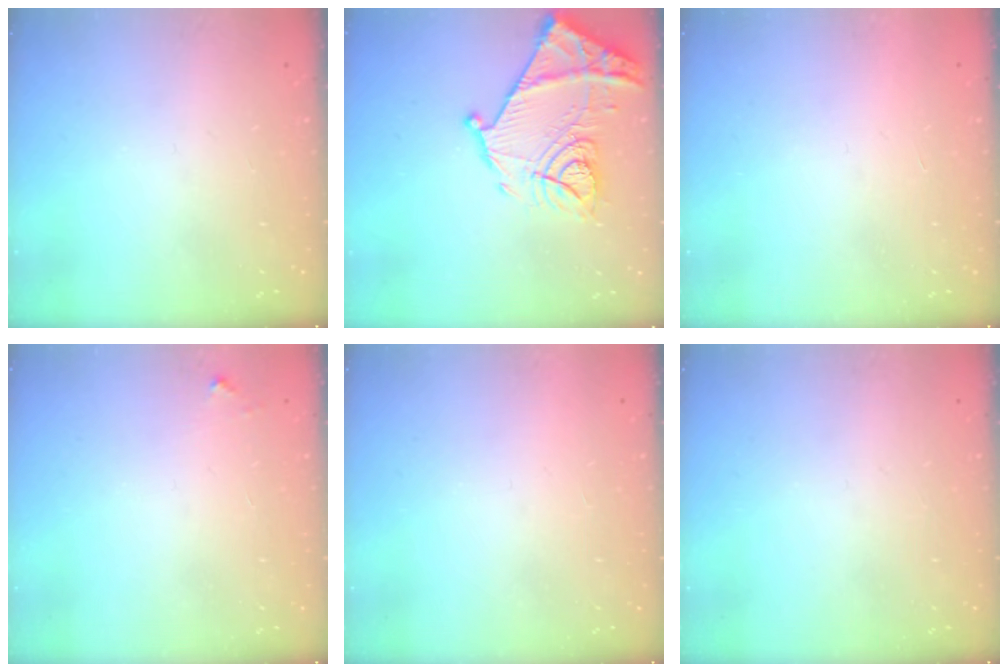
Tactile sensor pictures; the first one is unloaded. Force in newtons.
{"total": 18.1, "press": 18.0, "slide": 1.6}
{"total": 1.5, "press": 1.5, "slide": 0.1}
{"total": 2.8, "press": 2.8, "slide": 0.2}
{"total": 1.5, "press": 1.5, "slide": 0.1}
{"total": 0.0}